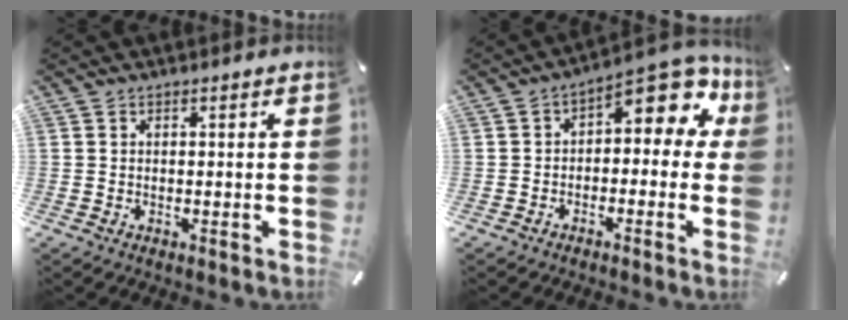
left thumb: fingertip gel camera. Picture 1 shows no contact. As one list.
[{"total": 9.3, "force": [3.8, 4.8, 7.0], "torque": [-0.092, -0.034, 0.065]}]